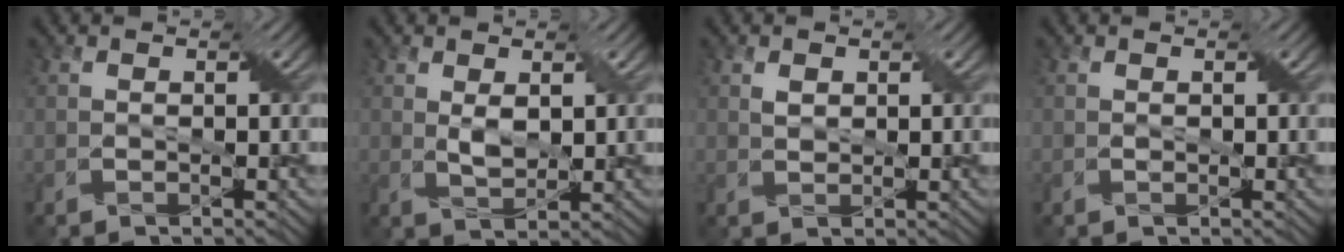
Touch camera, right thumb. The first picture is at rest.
{"total": 2.6, "force": [0.7, 1.3, 2.1], "torque": [-0.049, -0.005, 0.017]}
{"total": 1.2, "force": [0.5, 0.8, 0.7], "torque": [-0.017, -0.001, 0.011]}
{"total": 0.0}